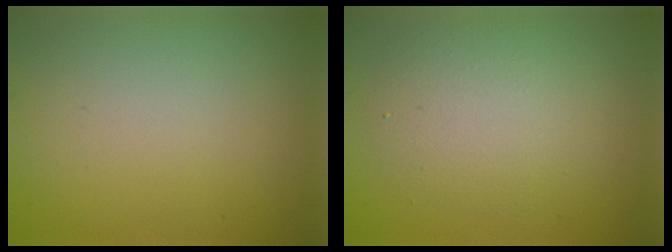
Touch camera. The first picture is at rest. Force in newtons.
{"total": 4.0, "press": 4.0, "slide": 0.3}